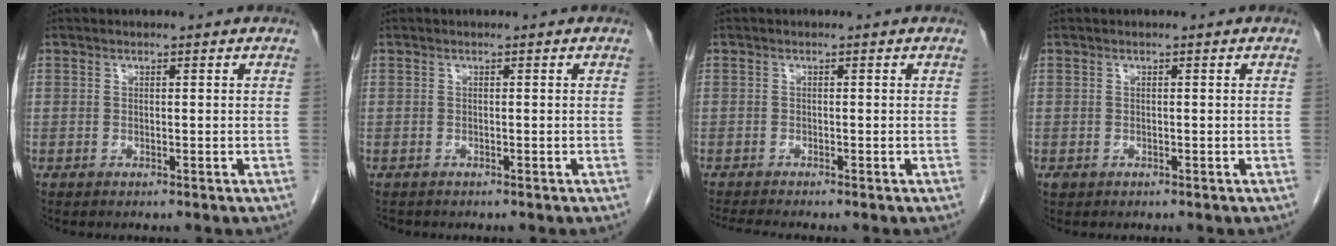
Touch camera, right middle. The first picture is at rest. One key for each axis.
{"total": 1.3, "fx": -1.1, "fy": 0.6, "fz": 0.2, "tx": -0.015, "ty": -0.004, "tz": -0.016}
{"total": 2.3, "fx": -2.1, "fy": -0.7, "fz": 0.7, "tx": -0.019, "ty": -0.012, "tz": -0.040}
{"total": 0.5, "fx": -0.2, "fy": 0.4, "fz": 0.2, "tx": -0.006, "ty": 0.002, "tz": -0.001}